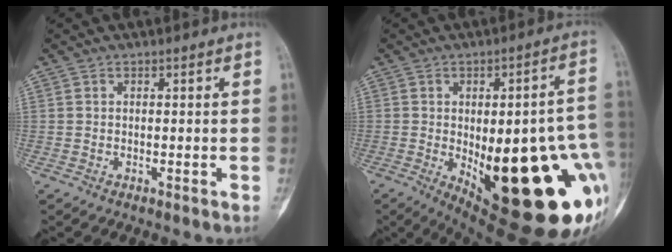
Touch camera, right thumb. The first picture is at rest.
{"total": 32.2, "force": [-6.5, 11.1, 29.6], "torque": [-0.313, 0.001, -0.062]}